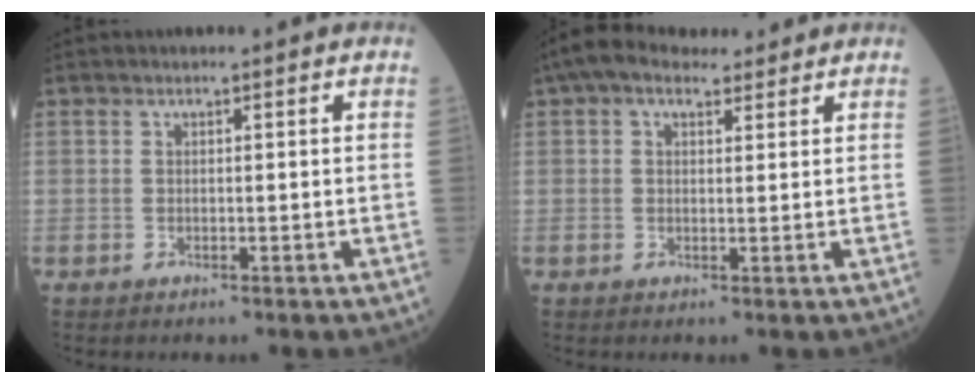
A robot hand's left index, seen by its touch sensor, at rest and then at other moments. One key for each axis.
{"total": 6.4, "fx": 4.7, "fy": 3.0, "fz": 3.0, "tx": -0.060, "ty": 0.043, "tz": 0.083}